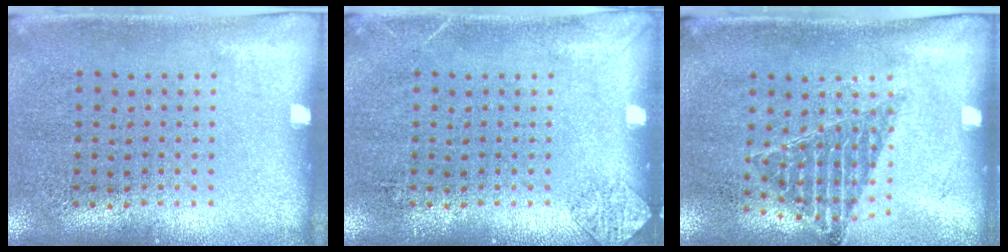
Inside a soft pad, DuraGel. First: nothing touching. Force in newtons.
{"total": 0.8, "press": 0.8, "slide": 0.1}
{"total": 0.9, "press": 0.9, "slide": 0.1}